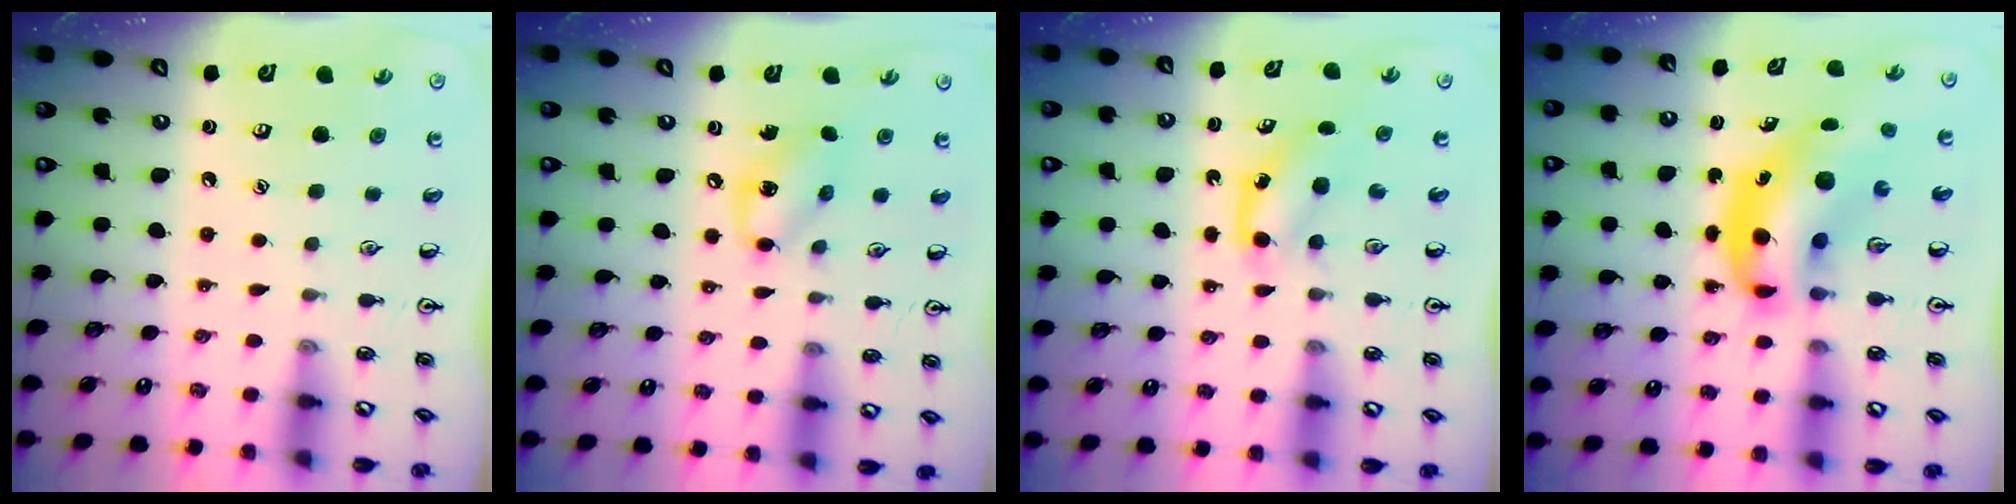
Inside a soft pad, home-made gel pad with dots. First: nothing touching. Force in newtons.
{"total": 7.4, "press": 7.3, "slide": 1.1}
{"total": 3.9, "press": 3.8, "slide": 0.9}
{"total": 10.1, "press": 9.7, "slide": 2.7}